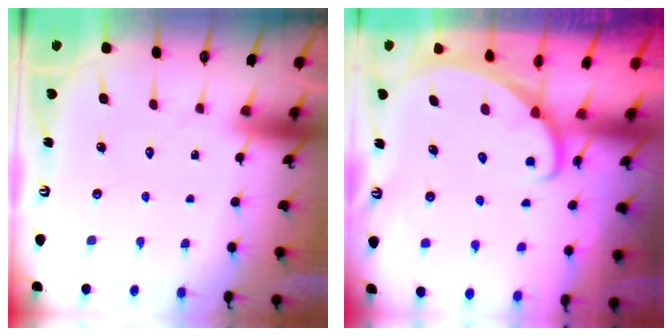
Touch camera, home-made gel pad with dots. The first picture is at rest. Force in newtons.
{"total": 2.0, "press": 2.0, "slide": 0.0}